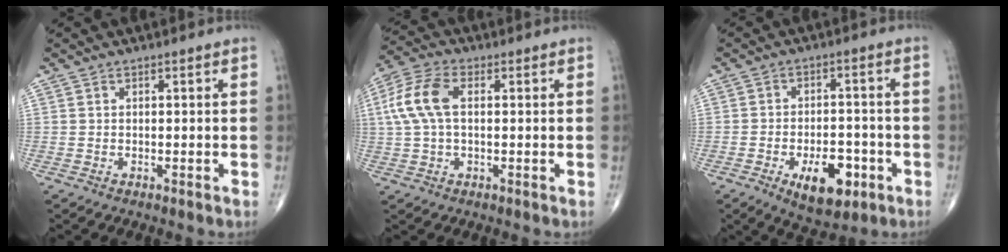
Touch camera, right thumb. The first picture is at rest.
{"total": 9.4, "force": [1.4, 5.0, 7.8], "torque": [-0.182, 0.025, 0.025]}
{"total": 10.4, "force": [-4.3, 5.4, 7.8], "torque": [-0.097, 0.016, -0.057]}